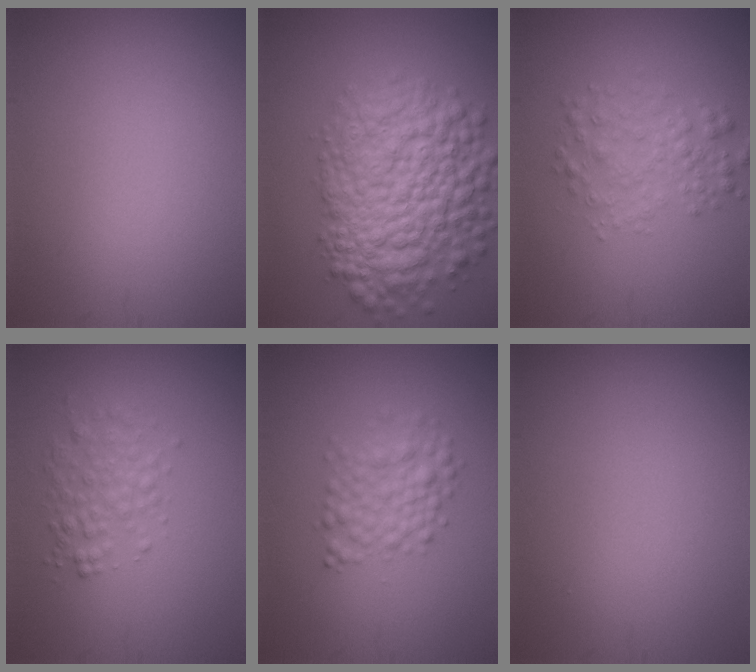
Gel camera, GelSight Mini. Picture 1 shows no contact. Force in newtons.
{"total": 10.3, "press": 10.3, "slide": 0.4}
{"total": 2.8, "press": 2.8, "slide": 0.0}
{"total": 2.6, "press": 2.6, "slide": 0.0}
{"total": 3.1, "press": 3.1, "slide": 0.1}
{"total": 0.0}